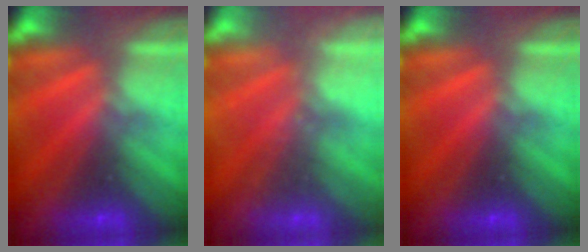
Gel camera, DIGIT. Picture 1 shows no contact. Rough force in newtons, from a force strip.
{"total": 1.8}
{"total": 0.0}